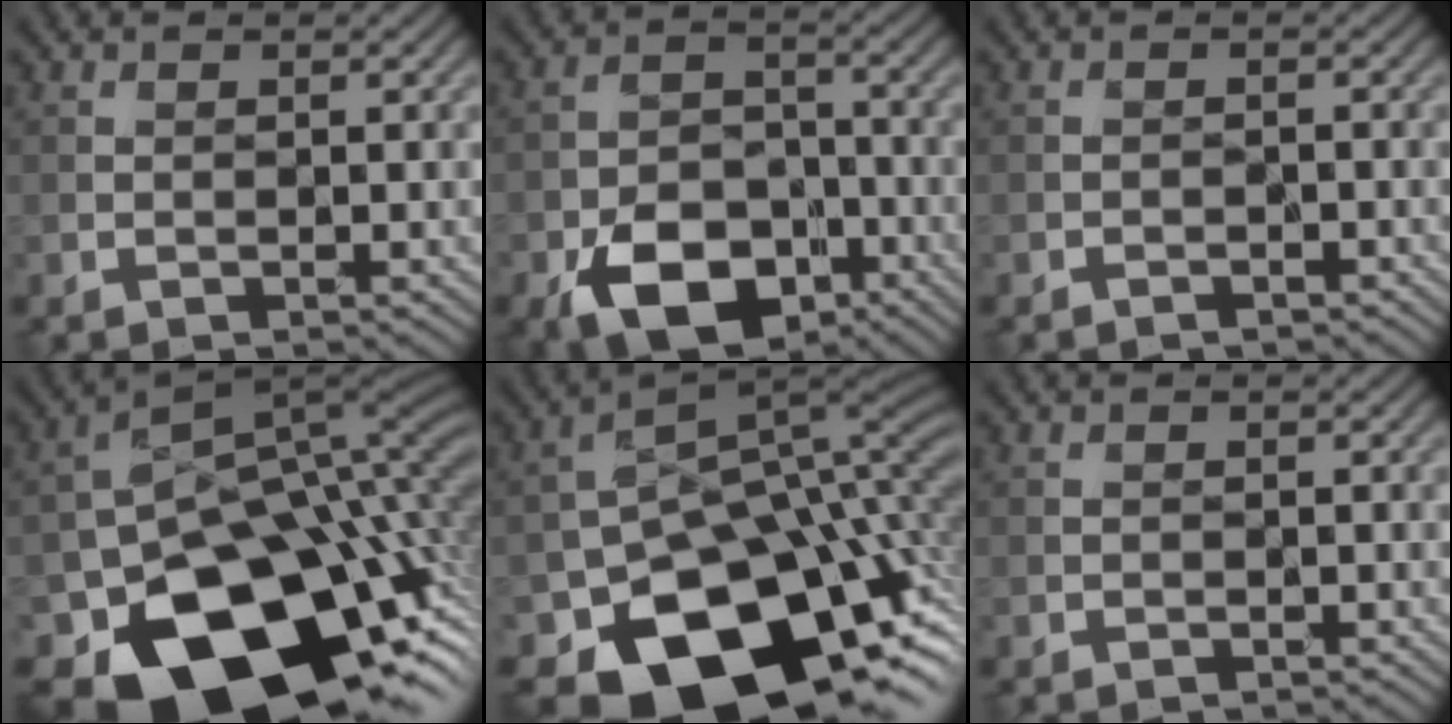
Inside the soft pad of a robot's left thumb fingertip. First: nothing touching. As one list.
[{"total": 10.8, "force": [-5.6, 6.7, 6.3], "torque": [-0.128, -0.018, -0.100]}, {"total": 1.1, "force": [-1.0, 0.3, 0.3], "torque": [-0.001, 0.003, -0.019]}, {"total": 18.7, "force": [-8.4, 12.1, 11.5], "torque": [-0.177, -0.048, -0.116]}, {"total": 16.6, "force": [-7.6, 10.3, 10.5], "torque": [-0.153, -0.034, -0.120]}, {"total": 0.0}]